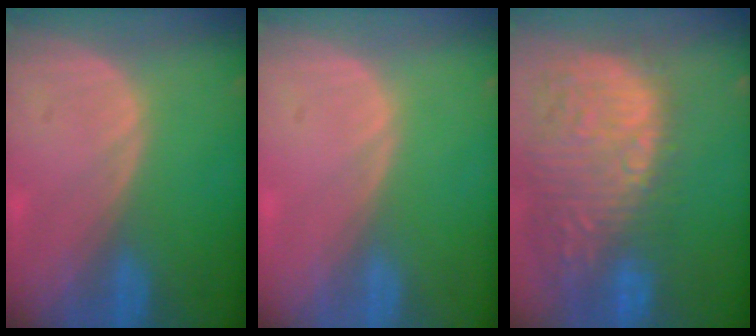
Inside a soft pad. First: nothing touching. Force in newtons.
{"total": 0.0}
{"total": 15.6, "press": 12.7, "slide": 9.0}